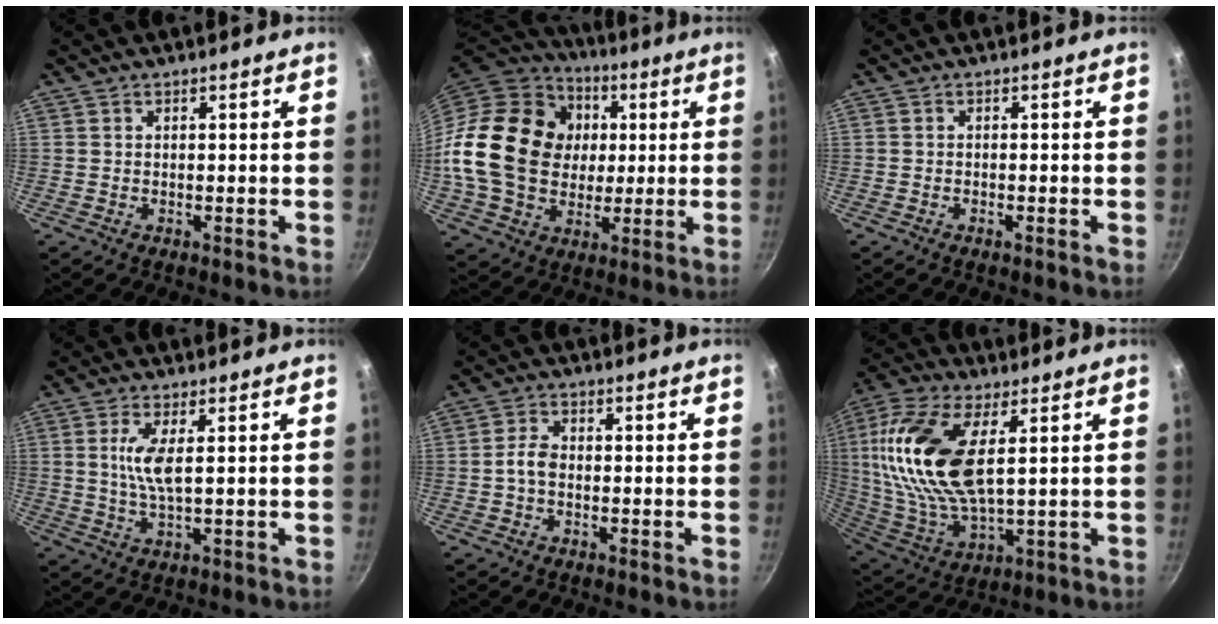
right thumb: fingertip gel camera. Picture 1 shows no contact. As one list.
[{"total": 24.9, "force": [2.1, 19.8, 15.0], "torque": [-0.252, 0.020, 0.041]}, {"total": 0.6, "force": [-0.4, 0.0, 0.5], "torque": [-0.011, 0.003, -0.010]}, {"total": 5.5, "force": [1.1, 1.3, 5.2], "torque": [-0.113, -0.004, 0.024]}, {"total": 3.4, "force": [-0.7, 2.3, 2.5], "torque": [-0.047, 0.018, -0.019]}, {"total": 20.6, "force": [5.2, 9.6, 17.5], "torque": [-0.355, -0.015, 0.101]}]